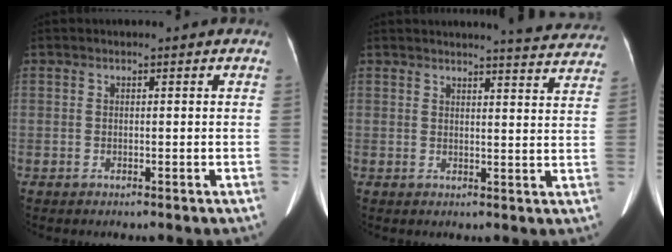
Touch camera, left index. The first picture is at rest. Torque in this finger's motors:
{"motor_torque": [0.21, -0.22, 0.02, 0.01]}